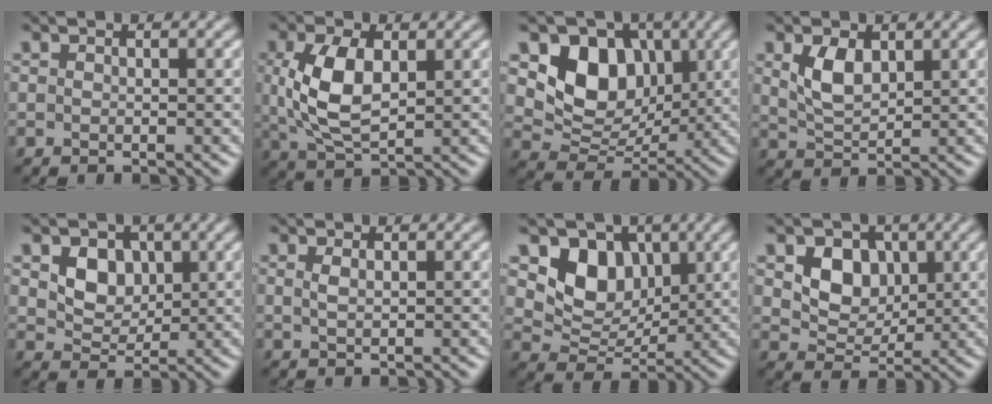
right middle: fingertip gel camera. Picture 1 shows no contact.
{"total": 5.6, "force": [0.9, 2.9, 4.7], "torque": [-0.107, 0.001, 0.024]}
{"total": 6.6, "force": [2.2, 5.2, 3.5], "torque": [-0.054, -0.010, 0.031]}
{"total": 2.7, "force": [1.1, 1.5, 2.0], "torque": [-0.051, -0.002, 0.029]}
{"total": 3.2, "force": [1.0, 2.5, 1.6], "torque": [-0.040, -0.005, 0.014]}
{"total": 0.7, "force": [0.3, 0.2, 0.5], "torque": [-0.014, 0.000, 0.007]}
{"total": 5.1, "force": [2.1, 3.9, 2.4], "torque": [-0.048, -0.011, 0.031]}
{"total": 4.0, "force": [1.3, 3.2, 2.0], "torque": [-0.046, -0.008, 0.016]}